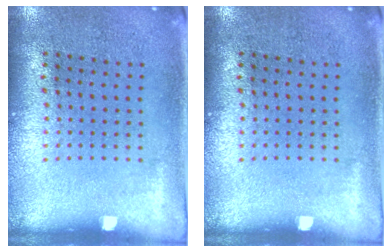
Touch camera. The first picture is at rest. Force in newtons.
{"total": 0.0}